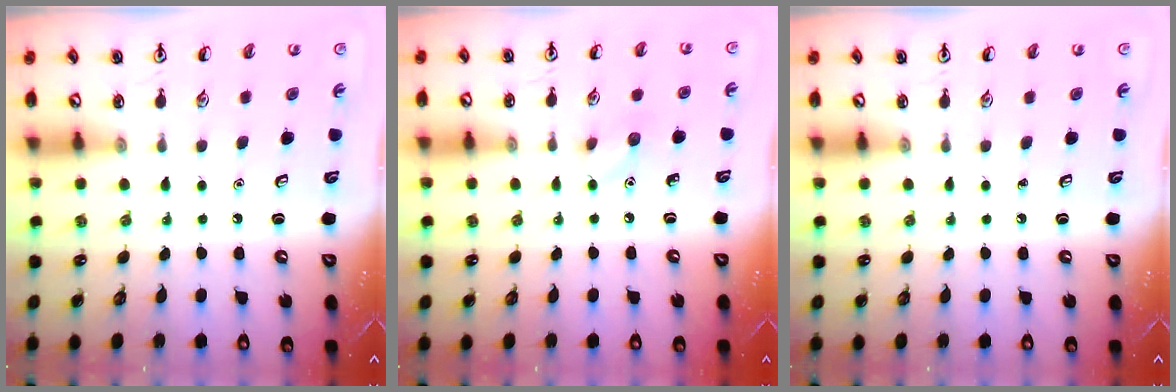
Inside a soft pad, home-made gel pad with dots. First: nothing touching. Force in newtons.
{"total": 5.5, "press": 5.2, "slide": 1.8}
{"total": 0.0}